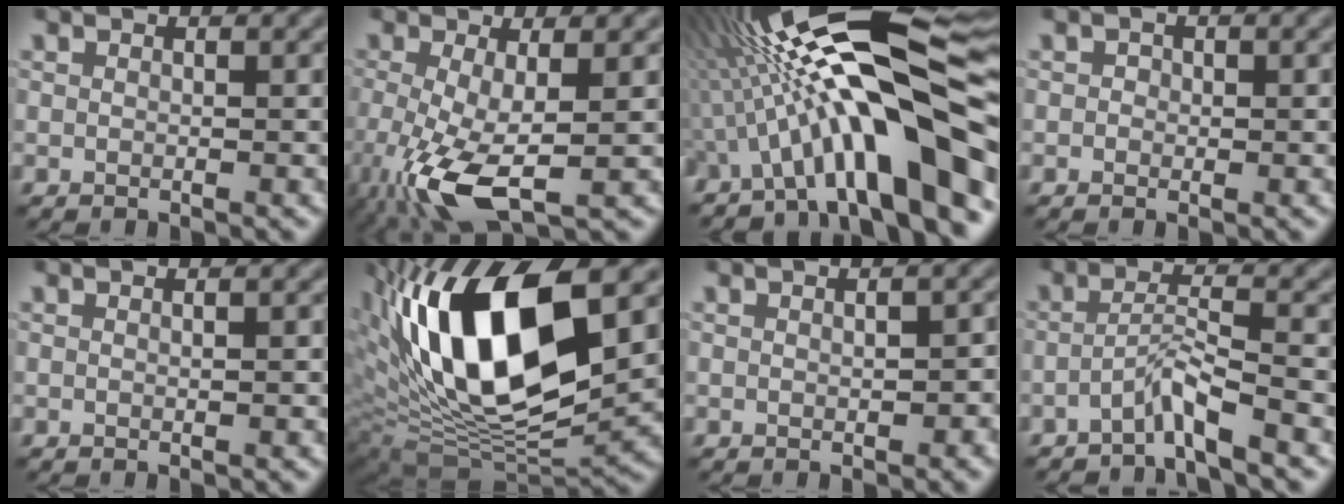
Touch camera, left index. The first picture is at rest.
{"total": 6.7, "force": [-2.1, 2.0, 6.0], "torque": [-0.139, -0.013, -0.042]}
{"total": 15.6, "force": [-3.2, 2.9, 15.0], "torque": [-0.211, 0.038, -0.049]}
{"total": 0.6, "force": [0.2, 0.5, 0.2], "torque": [-0.003, -0.007, 0.000]}
{"total": 0.7, "force": [0.2, -0.1, 0.6], "torque": [-0.012, -0.001, 0.003]}
{"total": 15.1, "force": [4.1, 6.6, 13.0], "torque": [-0.218, 0.003, 0.071]}
{"total": 1.9, "force": [0.1, 0.7, 1.7], "torque": [-0.026, -0.003, 0.006]}
{"total": 2.7, "force": [-2.1, -0.3, 1.7], "torque": [-0.036, 0.011, -0.048]}